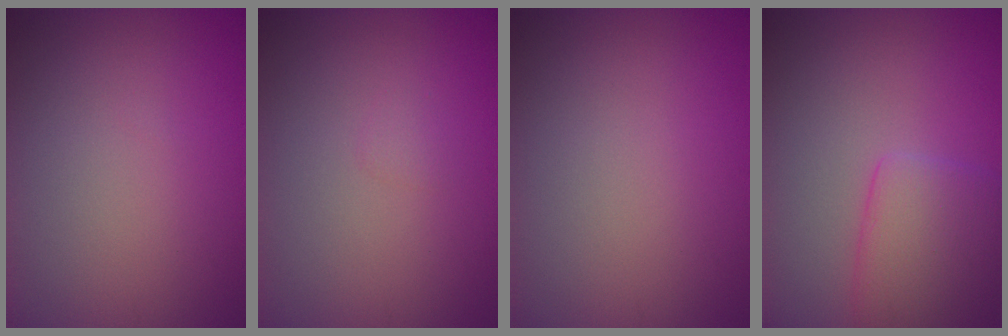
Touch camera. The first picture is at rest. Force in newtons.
{"total": 0.6, "press": 0.5, "slide": 0.1}
{"total": 0.0}
{"total": 4.4, "press": 4.4, "slide": 0.3}